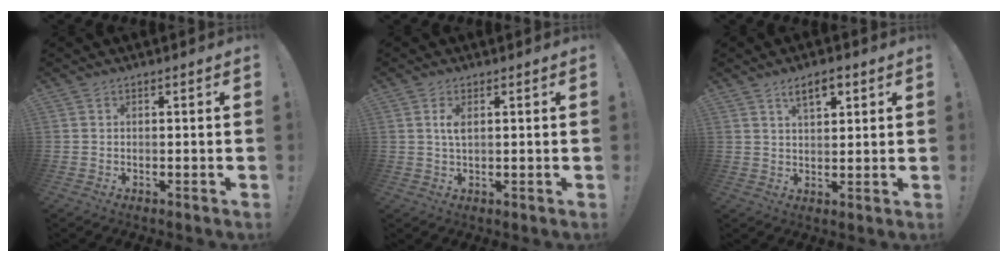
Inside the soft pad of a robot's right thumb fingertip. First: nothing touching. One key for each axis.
{"total": 3.0, "fx": 0.8, "fy": 1.1, "fz": 2.6, "tx": -0.047, "ty": 0.000, "tz": 0.012}
{"total": 5.9, "fx": 3.3, "fy": 2.6, "fz": 4.1, "tx": -0.060, "ty": -0.009, "tz": 0.055}